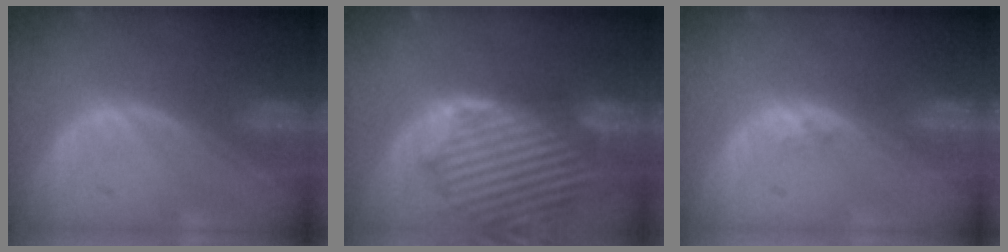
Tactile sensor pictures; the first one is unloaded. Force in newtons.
{"total": 13.5, "press": 11.7, "slide": 6.8}
{"total": 1.1, "press": 0.8, "slide": 0.7}